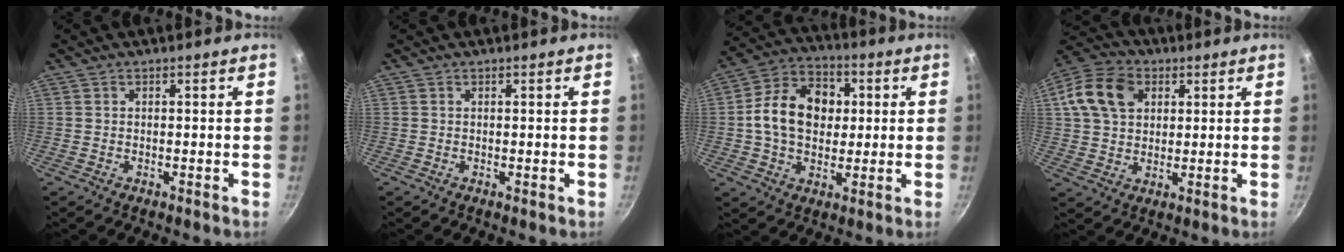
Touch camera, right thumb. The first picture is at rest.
{"total": 0.0}
{"total": 14.7, "force": [1.4, 10.9, 9.8], "torque": [-0.135, 0.019, 0.008]}
{"total": 12.6, "force": [3.9, 9.3, 7.6], "torque": [-0.126, 0.012, 0.058]}